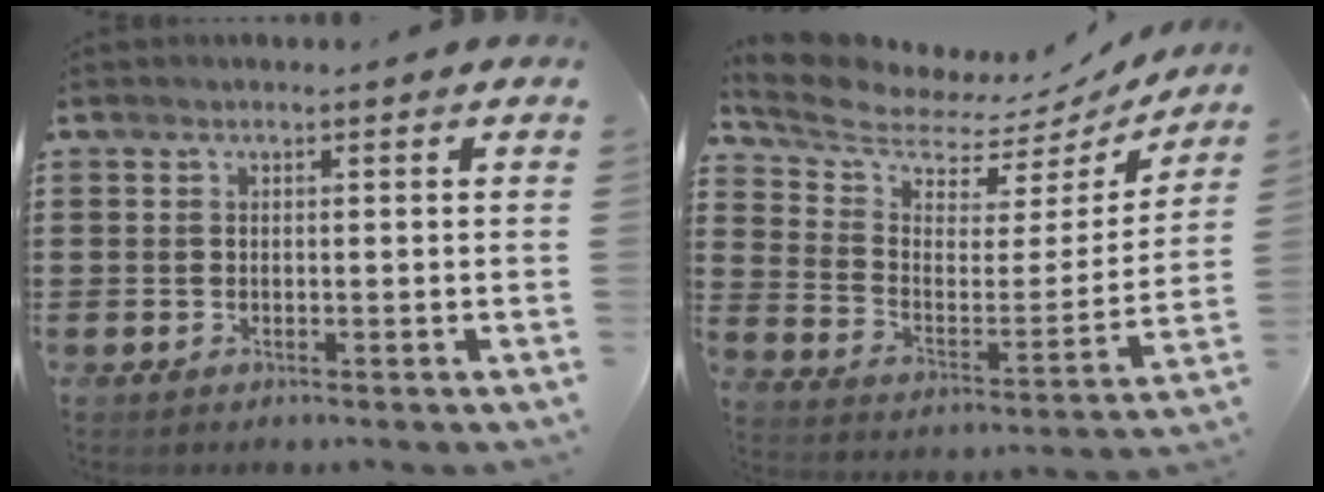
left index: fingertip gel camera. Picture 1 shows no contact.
{"total": 6.6, "force": [6.2, 2.0, 1.1], "torque": [-0.064, -0.055, 0.104]}